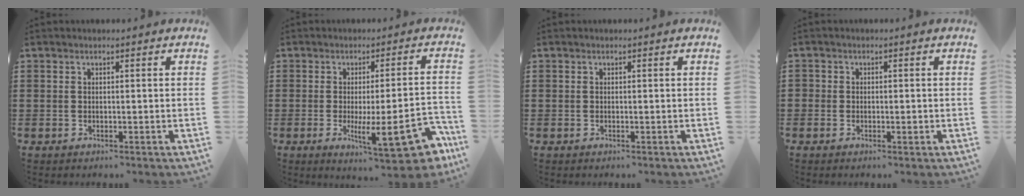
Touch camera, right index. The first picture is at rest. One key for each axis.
{"total": 12.4, "fx": -4.4, "fy": 2.6, "fz": 11.3, "tx": -0.158, "ty": -0.009, "tz": -0.066}
{"total": 0.0}
{"total": 1.1, "fx": -0.4, "fy": 0.8, "fz": 0.6, "tx": -0.012, "ty": -0.002, "tz": -0.008}